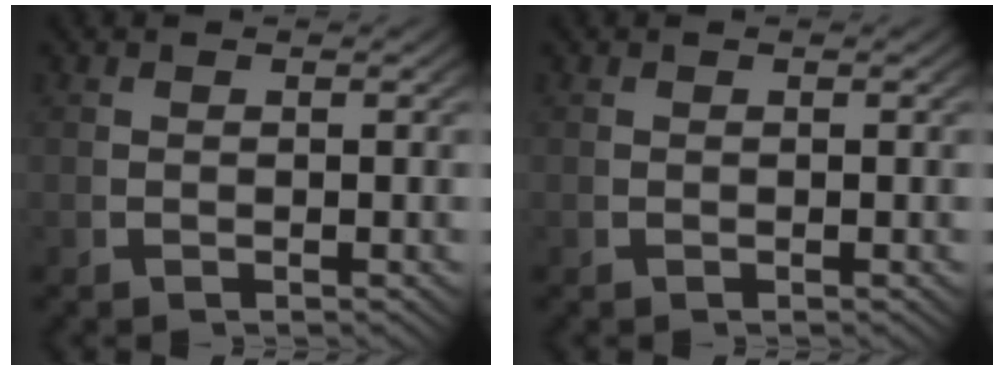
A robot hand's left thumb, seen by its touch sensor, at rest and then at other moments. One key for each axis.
{"total": 0.0}